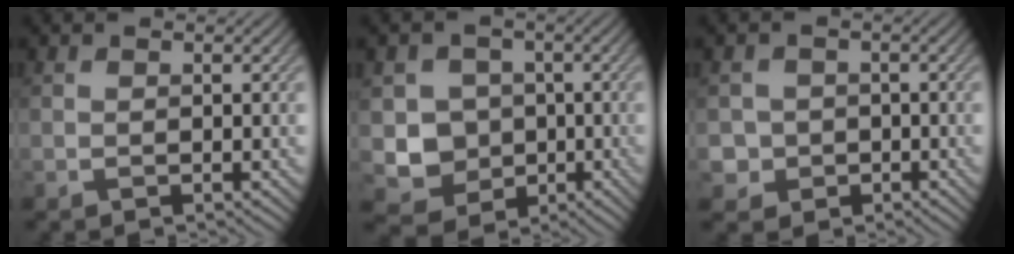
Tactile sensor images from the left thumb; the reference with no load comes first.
{"total": 5.7, "force": [-0.7, 5.3, 2.0], "torque": [-0.046, -0.011, -0.022]}
{"total": 2.9, "force": [-0.8, 2.8, 0.4], "torque": [-0.006, -0.007, -0.023]}